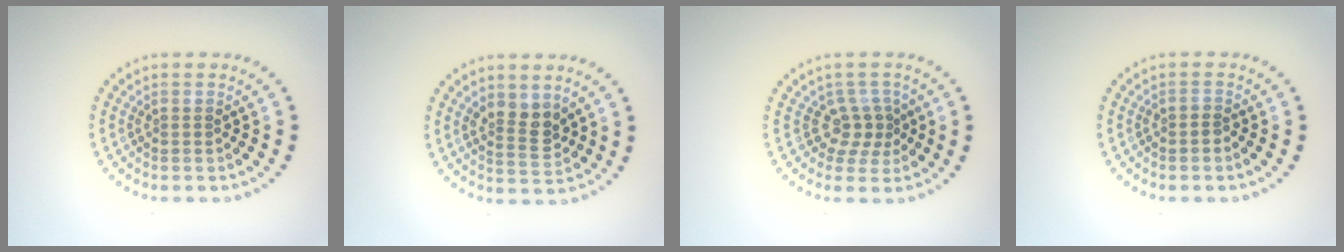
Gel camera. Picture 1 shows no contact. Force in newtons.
{"total": 2.6, "press": 2.4, "slide": 1.0}
{"total": 2.6, "press": 1.8, "slide": 1.8}
{"total": 0.6, "press": 0.3, "slide": 0.5}